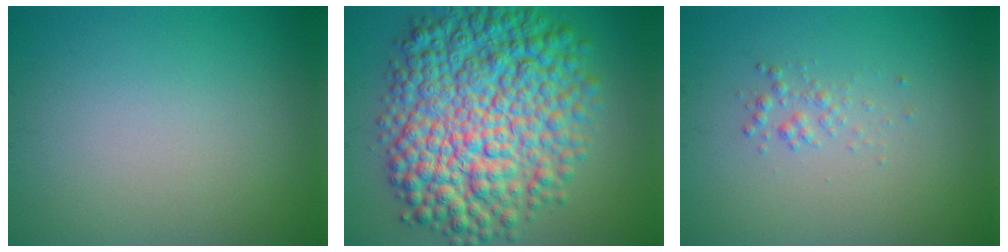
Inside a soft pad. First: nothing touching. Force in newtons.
{"total": 13.0, "press": 13.0, "slide": 0.1}
{"total": 1.1, "press": 1.1, "slide": 0.1}